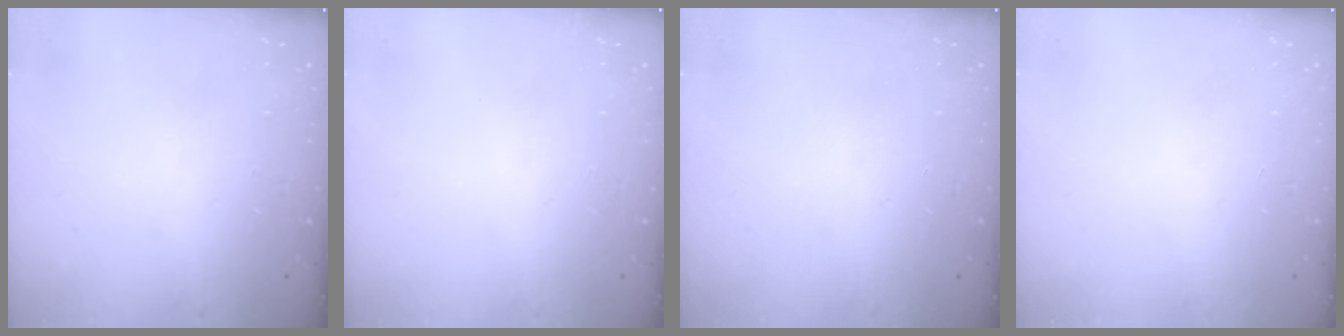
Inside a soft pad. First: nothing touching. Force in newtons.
{"total": 0.0}
{"total": 0.0}
{"total": 0.0}